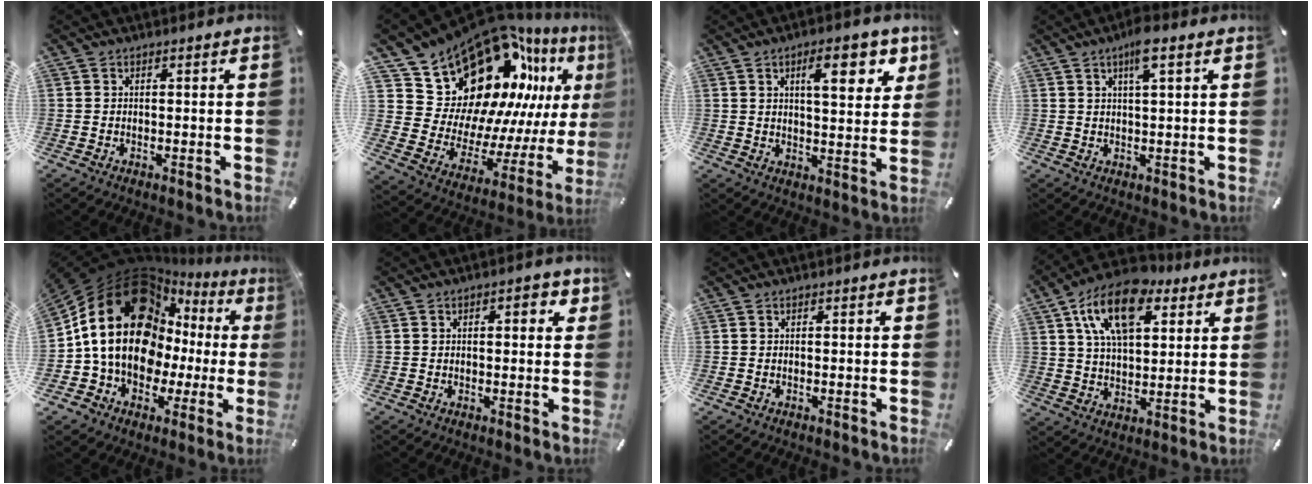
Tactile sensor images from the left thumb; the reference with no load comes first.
{"total": 20.5, "force": [14.4, 12.2, 8.0], "torque": [-0.118, -0.140, 0.275]}
{"total": 11.4, "force": [5.3, 4.3, 9.1], "torque": [-0.122, -0.016, 0.080]}
{"total": 5.6, "force": [3.0, 0.9, 4.7], "torque": [-0.090, 0.003, 0.048]}
{"total": 24.9, "force": [3.9, 18.8, 15.9], "torque": [-0.323, -0.031, 0.080]}
{"total": 3.5, "force": [1.0, 1.7, 2.9], "torque": [-0.035, -0.001, 0.010]}
{"total": 0.0}
{"total": 16.7, "force": [8.1, 9.5, 11.2], "torque": [-0.195, -0.014, 0.141]}